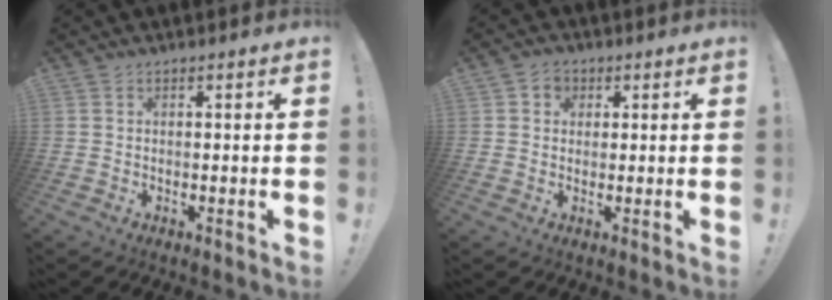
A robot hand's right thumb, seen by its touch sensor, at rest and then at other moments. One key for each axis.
{"total": 3.6, "fx": 1.3, "fy": 3.2, "fz": 1.0, "tx": -0.013, "ty": -0.002, "tz": 0.022}